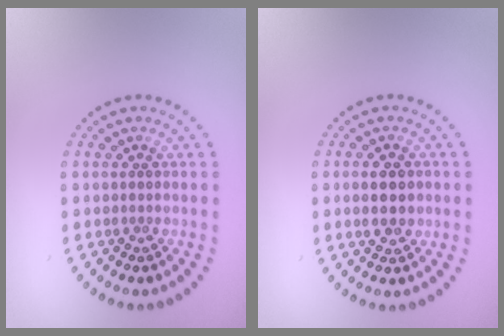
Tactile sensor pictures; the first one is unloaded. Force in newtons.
{"total": 3.0, "press": 3.0, "slide": 0.1}